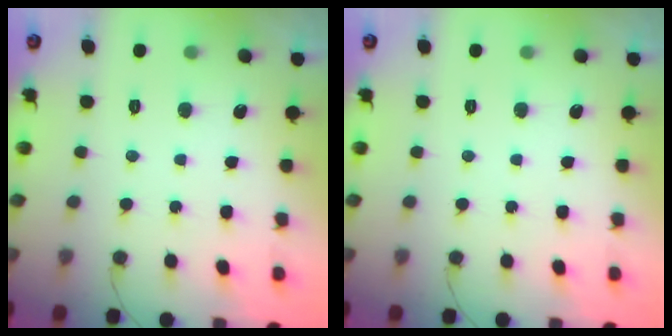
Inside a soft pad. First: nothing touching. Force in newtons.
{"total": 0.0}